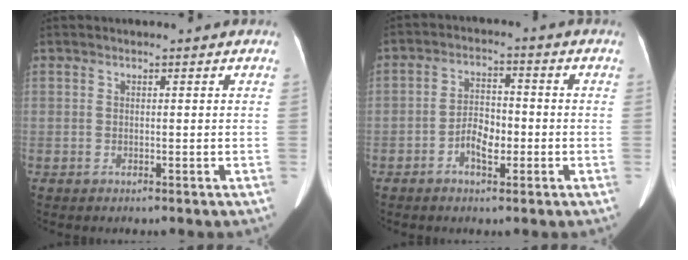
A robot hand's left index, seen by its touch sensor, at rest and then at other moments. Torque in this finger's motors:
{"motor_torque": [0.12, 0.06, 0.09, 0.03]}